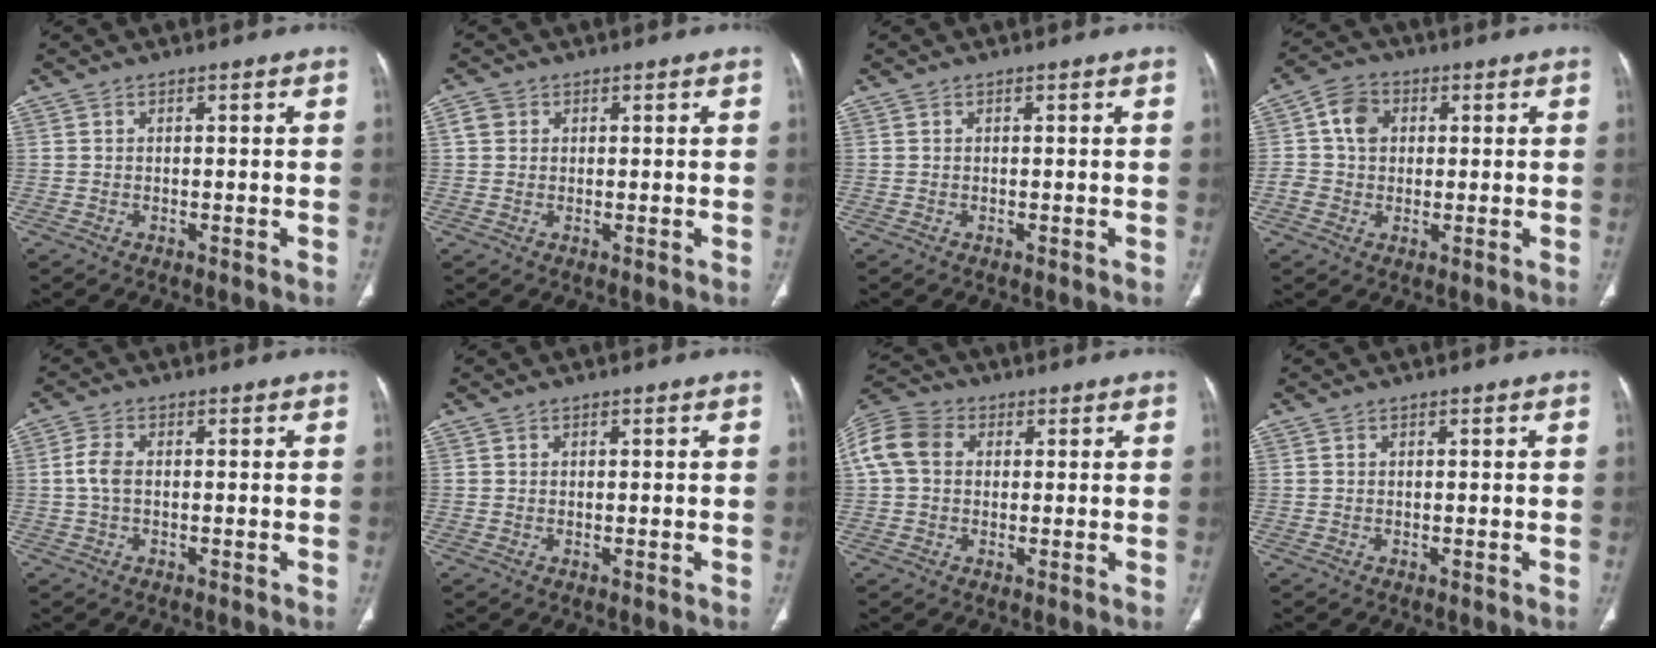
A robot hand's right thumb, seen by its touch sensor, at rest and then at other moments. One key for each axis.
{"total": 2.3, "fx": 0.6, "fy": 2.0, "fz": 0.9, "tx": -0.012, "ty": 0.003, "tz": 0.010}
{"total": 0.0}
{"total": 6.6, "fx": 1.2, "fy": 5.5, "fz": 3.6, "tx": -0.042, "ty": 0.010, "tz": 0.017}
{"total": 3.5, "fx": -0.1, "fy": 2.0, "fz": 2.8, "tx": -0.063, "ty": 0.008, "tz": -0.006}
{"total": 0.0}
{"total": 11.1, "fx": 2.4, "fy": 8.7, "fz": 6.6, "tx": -0.140, "ty": 0.029, "tz": 0.039}
{"total": 0.0}